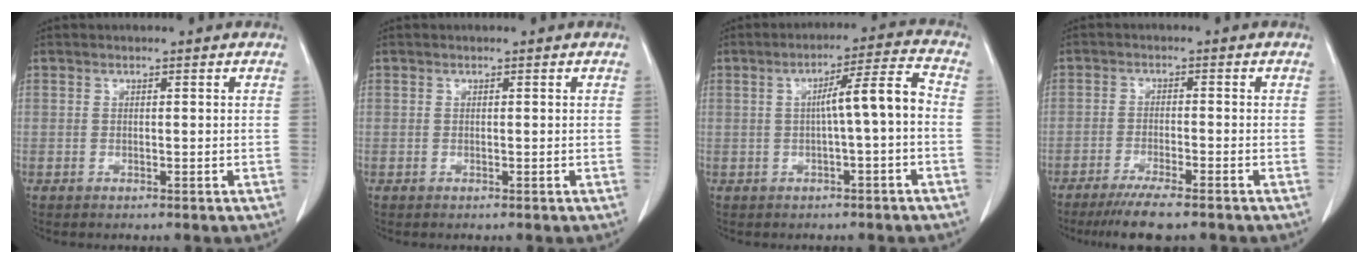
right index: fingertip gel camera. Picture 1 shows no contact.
{"total": 0.0}
{"total": 6.7, "force": [-0.6, -0.1, 6.7], "torque": [-0.101, 0.020, -0.008]}
{"total": 6.9, "force": [-5.4, 0.4, 4.2], "torque": [-0.067, -0.016, -0.088]}